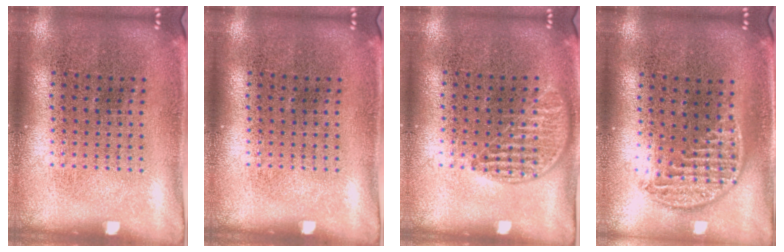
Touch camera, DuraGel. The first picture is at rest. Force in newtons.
{"total": 0.0}
{"total": 1.0, "press": 0.8, "slide": 0.5}
{"total": 1.2, "press": 1.1, "slide": 0.5}